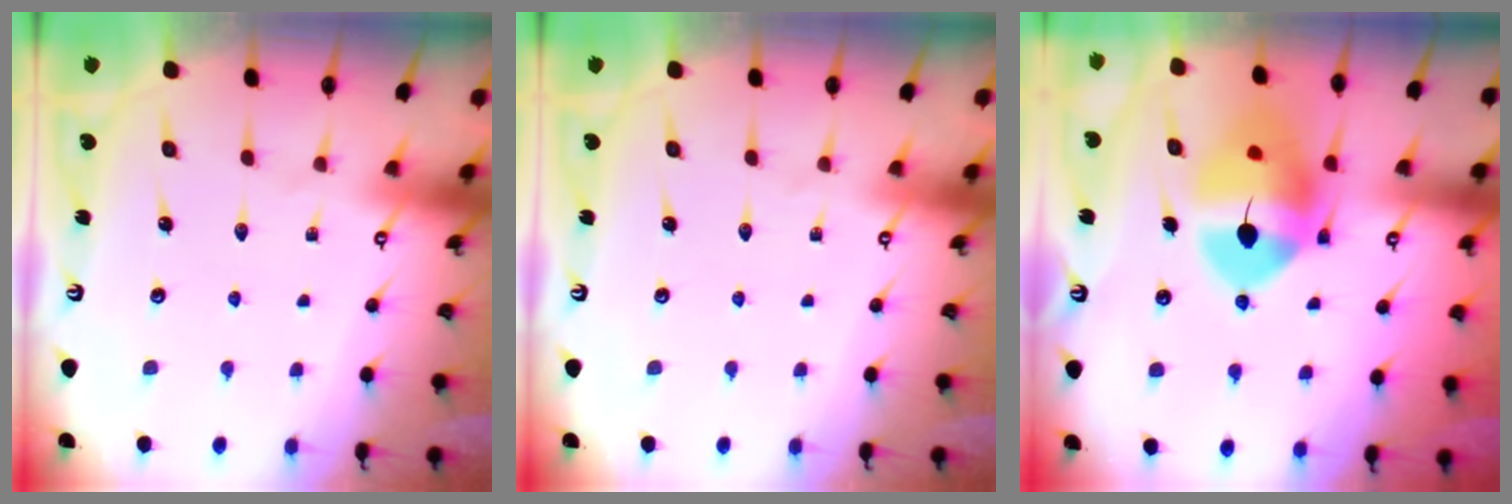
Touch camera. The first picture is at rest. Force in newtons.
{"total": 0.0}
{"total": 14.7, "press": 14.5, "slide": 2.1}